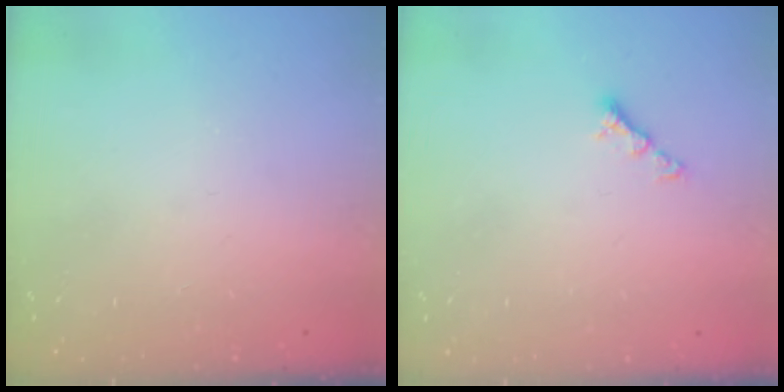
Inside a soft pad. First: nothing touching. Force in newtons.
{"total": 3.9, "press": 3.9, "slide": 0.6}